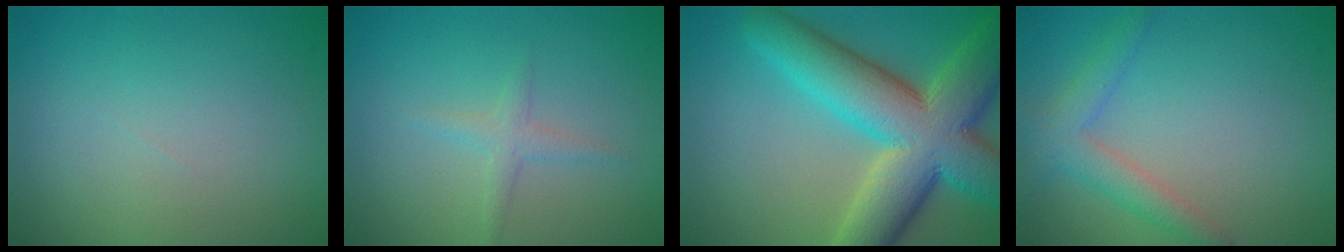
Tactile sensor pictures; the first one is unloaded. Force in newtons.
{"total": 1.4, "press": 1.4, "slide": 0.0}
{"total": 12.8, "press": 12.8, "slide": 0.7}
{"total": 2.9, "press": 2.9, "slide": 0.1}